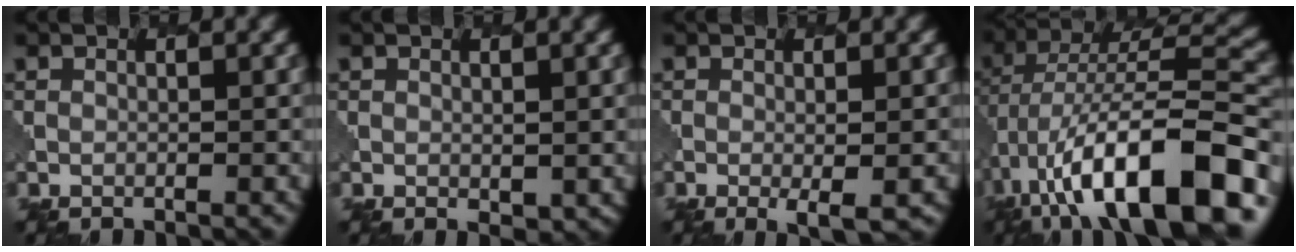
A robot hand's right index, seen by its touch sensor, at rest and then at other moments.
{"total": 1.0, "force": [0.2, 0.7, 0.7], "torque": [-0.008, -0.006, 0.012]}
{"total": 2.5, "force": [-0.7, 0.5, 2.3], "torque": [-0.038, -0.006, -0.004]}
{"total": 14.9, "force": [-6.1, 5.5, 12.5], "torque": [-0.204, 0.028, -0.097]}